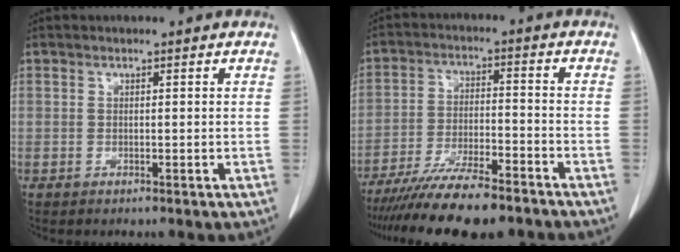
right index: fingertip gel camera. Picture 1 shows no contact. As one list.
[{"total": 14.4, "force": [-12.0, 2.0, 7.6], "torque": [-0.132, -0.019, -0.196]}]